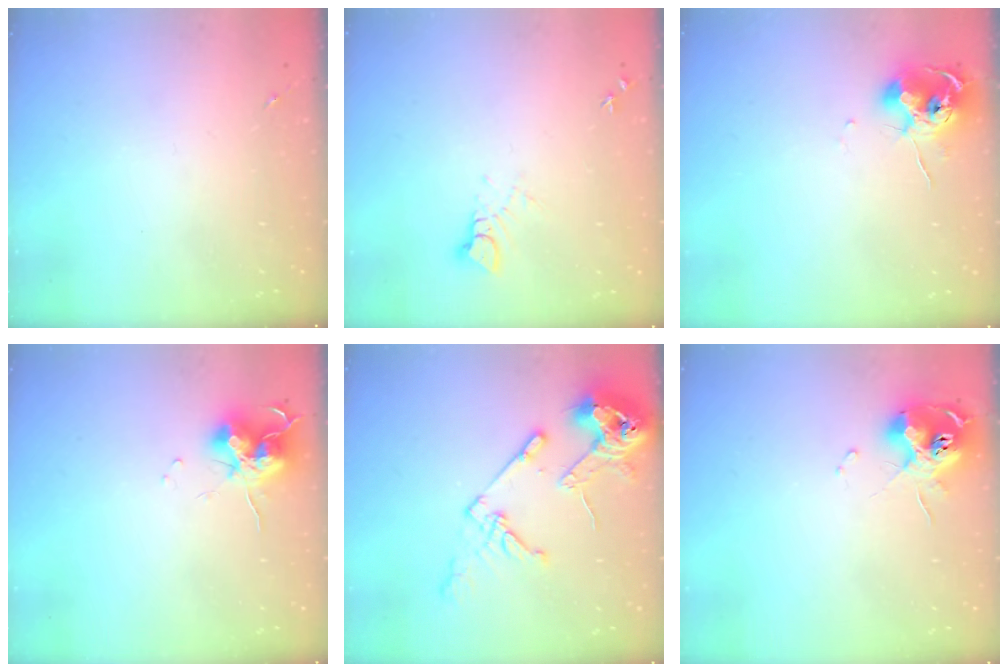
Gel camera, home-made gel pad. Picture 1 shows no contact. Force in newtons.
{"total": 3.8, "press": 3.8, "slide": 0.3}
{"total": 10.4, "press": 10.4, "slide": 1.1}
{"total": 12.7, "press": 12.7, "slide": 1.2}
{"total": 17.0, "press": 16.9, "slide": 1.9}
{"total": 11.8, "press": 11.7, "slide": 1.7}